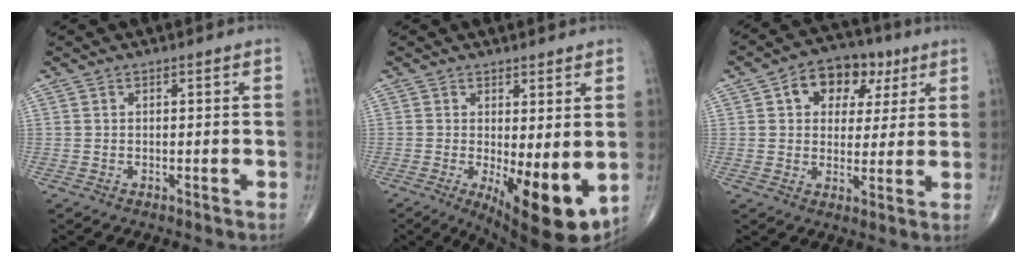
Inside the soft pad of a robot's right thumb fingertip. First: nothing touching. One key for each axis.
{"total": 11.5, "fx": -1.8, "fy": 4.0, "fz": 10.6, "tx": -0.150, "ty": -0.029, "tz": -0.014}
{"total": 11.1, "fx": 4.3, "fy": 7.9, "fz": 6.4, "tx": -0.053, "ty": 0.002, "tz": 0.062}